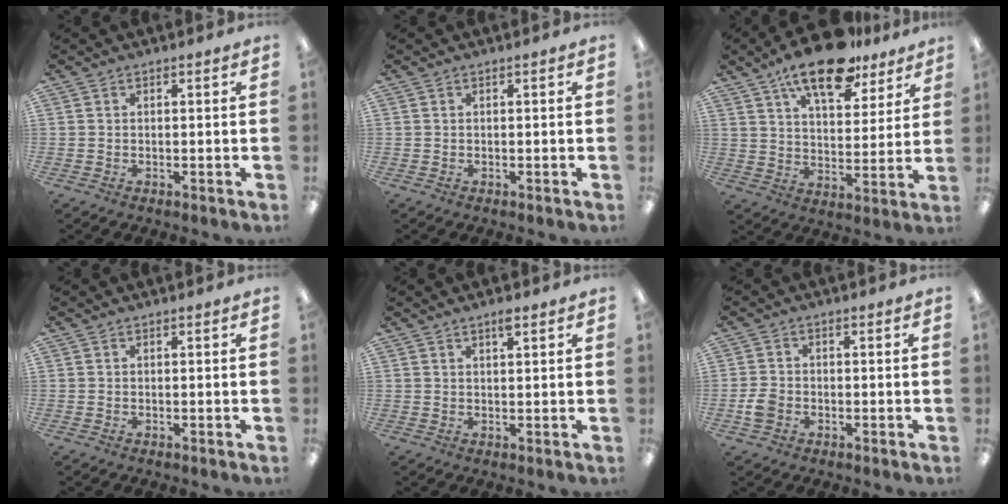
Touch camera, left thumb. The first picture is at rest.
{"total": 0.0}
{"total": 16.2, "force": [11.7, 6.5, 9.1], "torque": [-0.145, -0.057, 0.200]}
{"total": 0.0}
{"total": 2.3, "force": [1.7, 0.5, 1.4], "torque": [-0.023, -0.002, 0.029]}
{"total": 3.8, "force": [-1.3, 3.0, 2.0], "torque": [-0.031, 0.004, -0.025]}